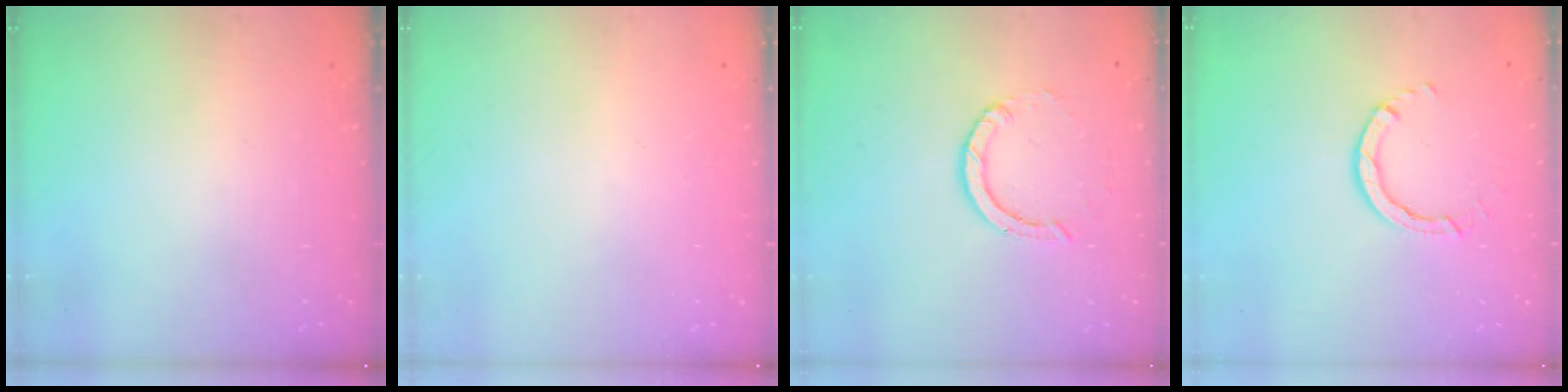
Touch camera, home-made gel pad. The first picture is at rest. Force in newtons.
{"total": 0.0}
{"total": 2.9, "press": 2.9, "slide": 0.2}
{"total": 3.7, "press": 3.7, "slide": 0.4}